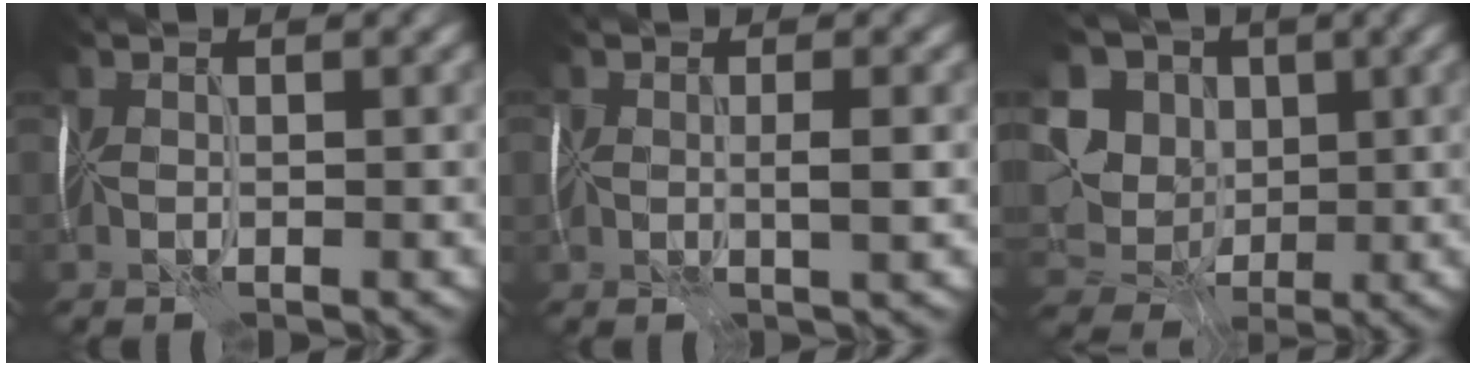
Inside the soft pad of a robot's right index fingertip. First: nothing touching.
{"total": 0.9, "force": [-0.1, 0.3, 0.9], "torque": [-0.017, -0.001, -0.003]}
{"total": 11.1, "force": [3.1, 9.3, 5.2], "torque": [-0.126, 0.027, 0.034]}